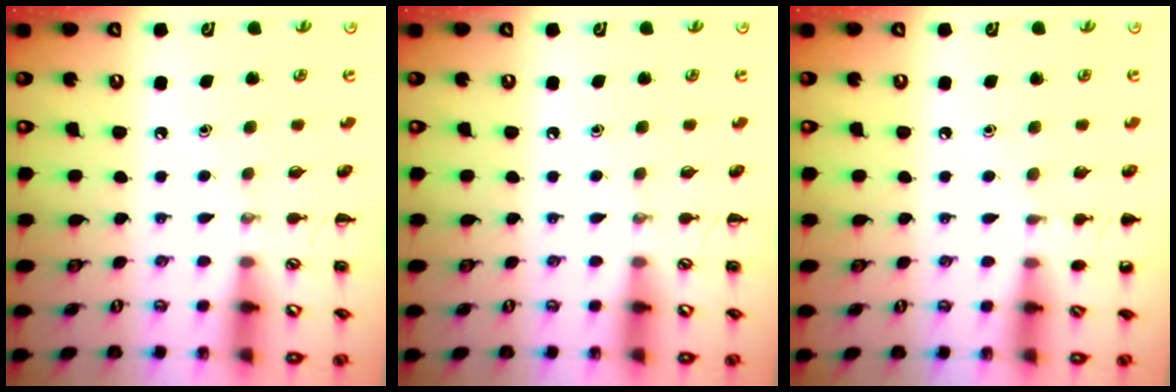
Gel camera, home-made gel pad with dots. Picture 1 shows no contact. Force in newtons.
{"total": 0.0}
{"total": 4.0, "press": 3.9, "slide": 1.1}